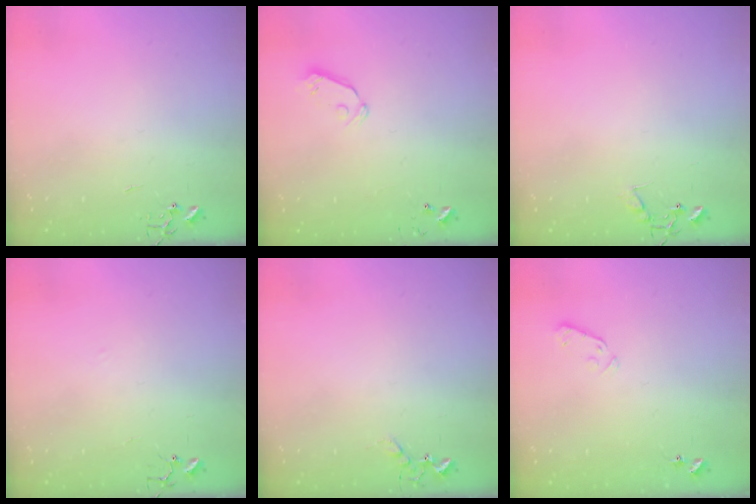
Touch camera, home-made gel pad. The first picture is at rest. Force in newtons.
{"total": 5.4, "press": 5.3, "slide": 0.9}
{"total": 7.5, "press": 7.5, "slide": 0.4}
{"total": 6.1, "press": 6.0, "slide": 0.6}
{"total": 5.2, "press": 5.1, "slide": 0.9}
{"total": 3.8, "press": 3.7, "slide": 0.7}